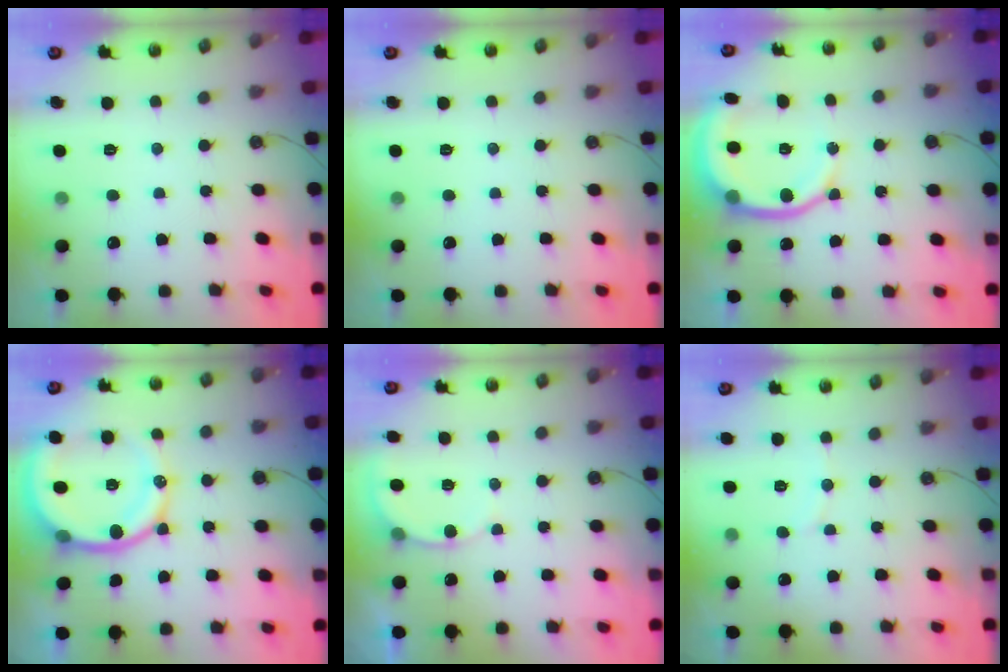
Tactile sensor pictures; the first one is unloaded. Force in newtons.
{"total": 0.0}
{"total": 11.8, "press": 11.6, "slide": 2.0}
{"total": 16.7, "press": 16.6, "slide": 2.3}
{"total": 4.9, "press": 4.9, "slide": 0.5}
{"total": 3.2, "press": 3.2, "slide": 0.1}